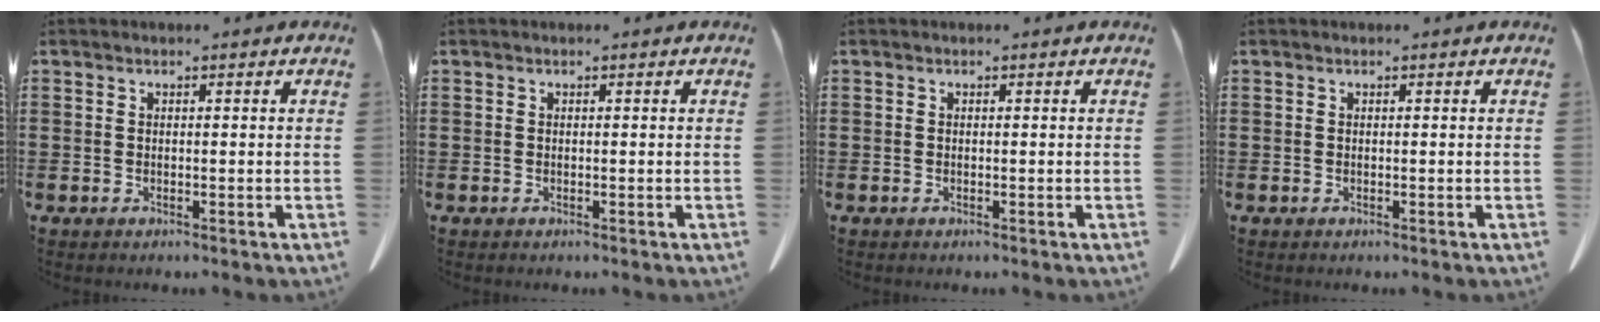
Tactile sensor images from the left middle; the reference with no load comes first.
{"total": 0.0}
{"total": 0.0}
{"total": 0.0}